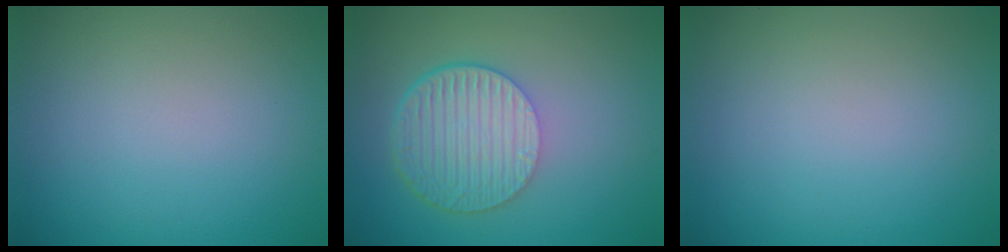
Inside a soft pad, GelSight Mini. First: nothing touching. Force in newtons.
{"total": 6.5, "press": 4.5, "slide": 4.7}
{"total": 0.0}